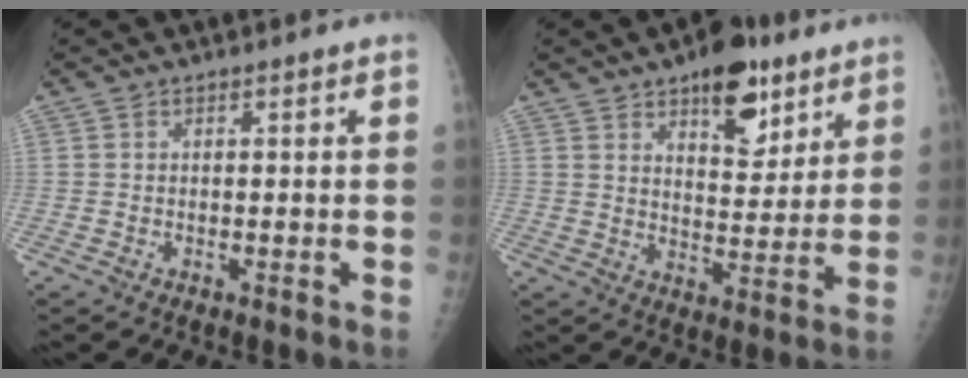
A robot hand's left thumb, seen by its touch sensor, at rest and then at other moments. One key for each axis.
{"total": 12.4, "fx": 7.6, "fy": 5.9, "fz": 7.8, "tx": -0.075, "ty": -0.040, "tz": 0.112}